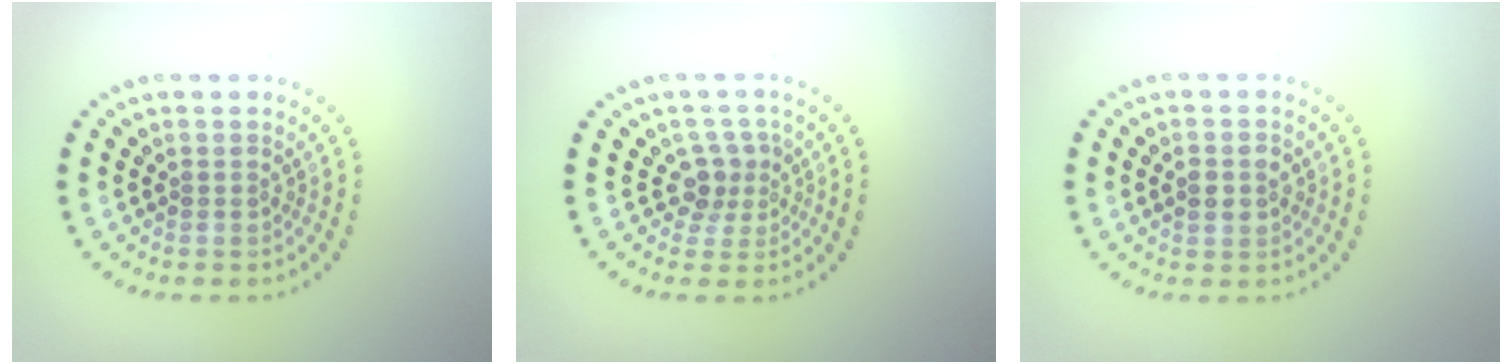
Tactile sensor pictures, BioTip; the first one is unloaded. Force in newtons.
{"total": 2.4, "press": 1.7, "slide": 1.6}
{"total": 1.9, "press": 1.9, "slide": 0.2}